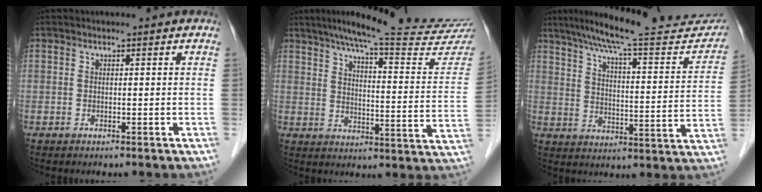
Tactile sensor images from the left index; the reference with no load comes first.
{"total": 24.2, "force": [21.8, 0.1, 10.5], "torque": [-0.148, -0.071, 0.273]}
{"total": 23.8, "force": [21.4, 2.5, 10.2], "torque": [-0.151, -0.033, 0.281]}